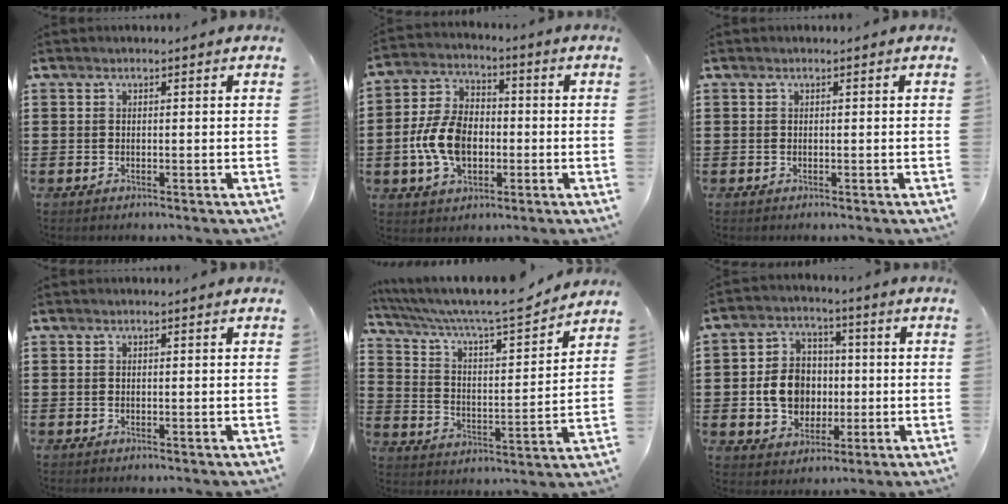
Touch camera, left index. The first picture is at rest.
{"total": 9.5, "force": [-1.9, 6.2, 6.9], "torque": [-0.163, 0.008, -0.040]}
{"total": 0.0}
{"total": 0.0}
{"total": 8.2, "force": [7.2, 0.7, 3.7], "torque": [-0.102, -0.045, 0.119]}
{"total": 8.2, "force": [-0.5, 7.0, 4.1], "torque": [-0.100, 0.016, -0.010]}